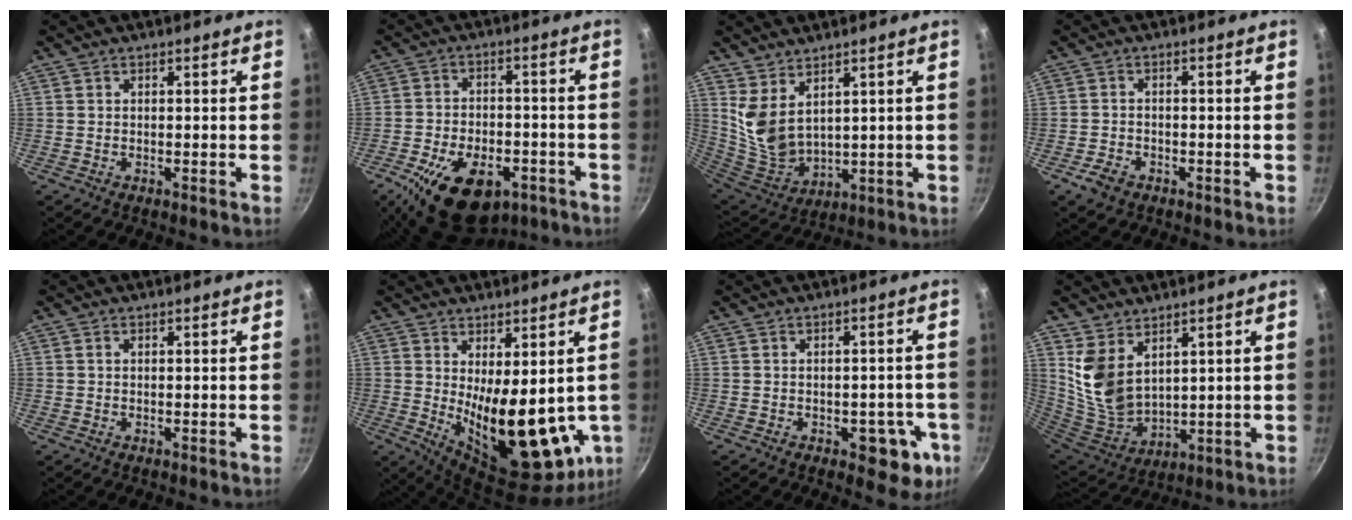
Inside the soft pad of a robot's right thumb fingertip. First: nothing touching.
{"total": 16.4, "force": [-8.6, 9.3, 10.4], "torque": [-0.150, 0.031, -0.130]}
{"total": 9.3, "force": [4.9, 5.2, 5.9], "torque": [-0.102, -0.060, 0.115]}
{"total": 3.6, "force": [-2.1, 2.3, 1.7], "torque": [-0.033, 0.018, -0.036]}
{"total": 0.5, "force": [0.2, 0.4, 0.2], "torque": [-0.003, 0.003, 0.002]}
{"total": 18.8, "force": [-0.1, 8.1, 16.9], "torque": [-0.222, -0.047, 0.026]}
{"total": 8.4, "force": [-2.8, 5.0, 6.1], "torque": [-0.030, 0.013, -0.030]}
{"total": 11.3, "force": [5.4, 7.1, 6.9], "torque": [-0.123, -0.058, 0.125]}